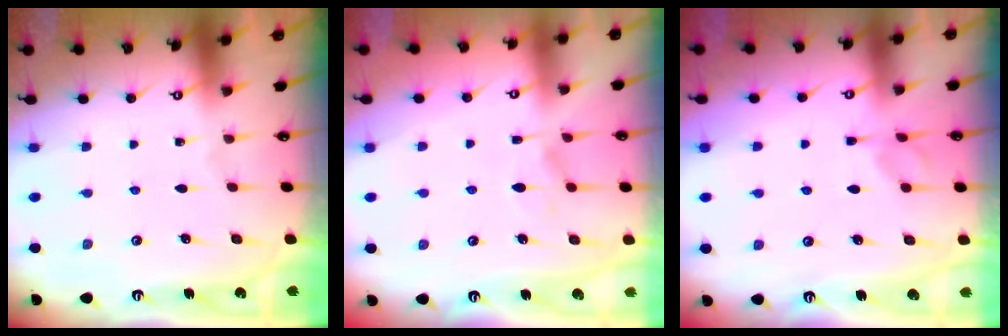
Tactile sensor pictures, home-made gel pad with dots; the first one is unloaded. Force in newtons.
{"total": 1.4, "press": 1.0, "slide": 1.0}
{"total": 2.1, "press": 2.0, "slide": 0.8}